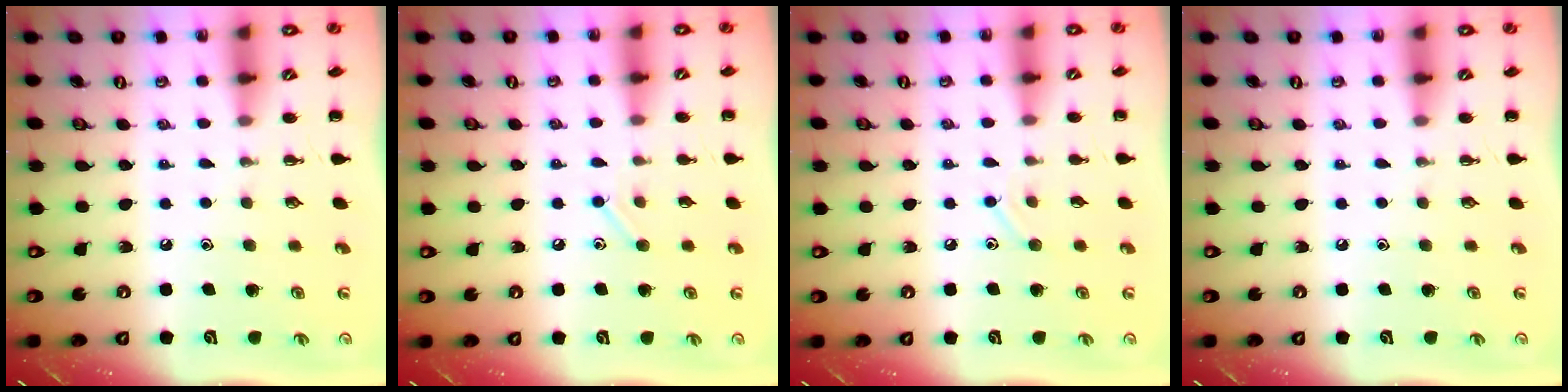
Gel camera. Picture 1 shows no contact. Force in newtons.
{"total": 6.6, "press": 6.4, "slide": 1.7}
{"total": 6.6, "press": 6.2, "slide": 2.1}
{"total": 0.0}